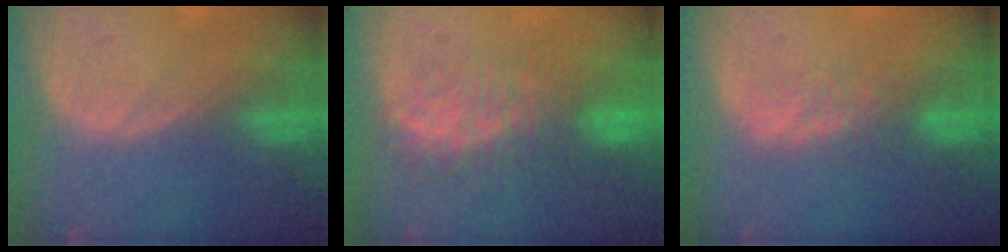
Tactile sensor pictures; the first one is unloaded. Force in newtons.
{"total": 7.8, "press": 7.5, "slide": 2.1}
{"total": 2.7, "press": 2.7, "slide": 0.6}